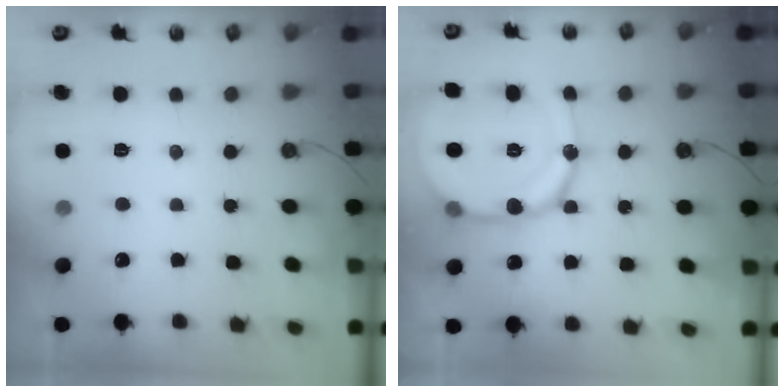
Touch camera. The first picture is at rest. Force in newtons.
{"total": 19.5, "press": 19.4, "slide": 2.1}